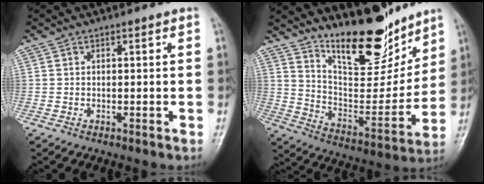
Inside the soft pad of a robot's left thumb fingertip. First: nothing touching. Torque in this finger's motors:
{"motor_torque": [1.20, 0.57, 1.42, -1.35, 0.21]}